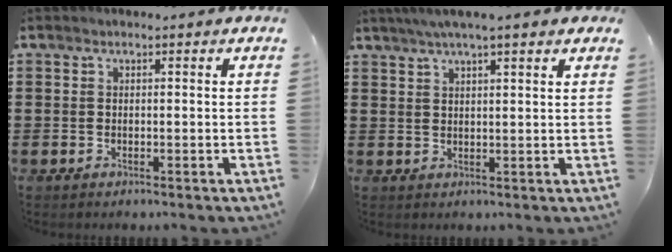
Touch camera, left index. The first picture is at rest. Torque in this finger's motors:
{"motor_torque": [1.78, -0.36, 1.05, 0.21]}